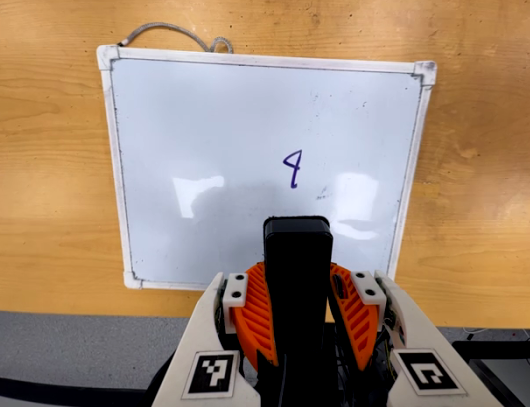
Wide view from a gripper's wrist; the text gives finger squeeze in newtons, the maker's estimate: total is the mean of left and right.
{"total": 6.0, "left": 5.2, "right": 6.7}